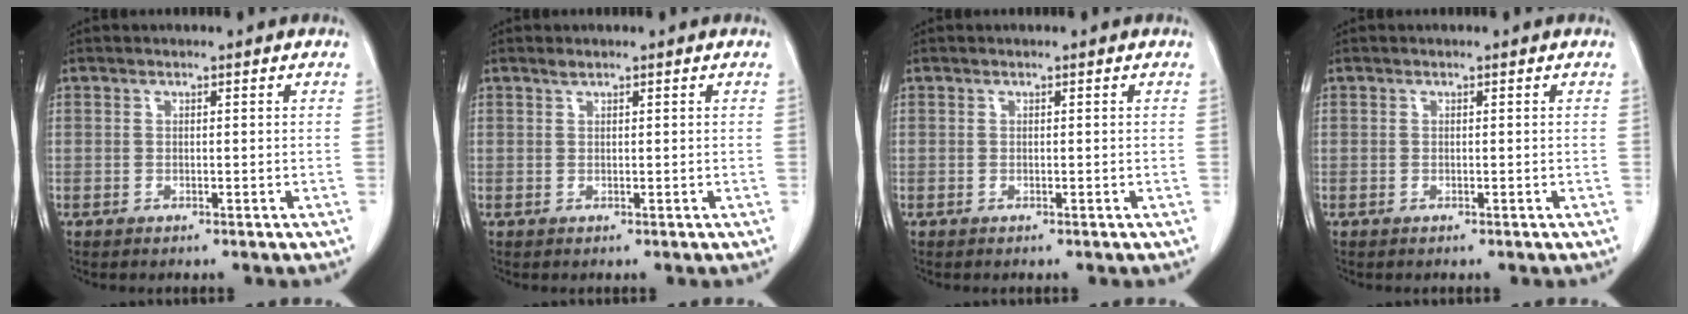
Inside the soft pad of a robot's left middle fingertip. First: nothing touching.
{"total": 0.6, "force": [0.5, 0.0, 0.2], "torque": [-0.009, -0.001, 0.012]}
{"total": 0.0}
{"total": 0.0}